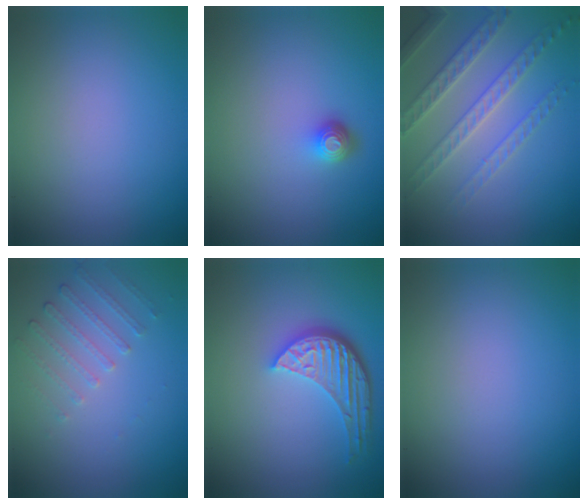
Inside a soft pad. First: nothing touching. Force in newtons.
{"total": 1.7, "press": 1.3, "slide": 1.1}
{"total": 4.0, "press": 3.9, "slide": 0.8}
{"total": 1.7, "press": 1.2, "slide": 1.2}
{"total": 5.3, "press": 3.9, "slide": 3.5}
{"total": 0.0}